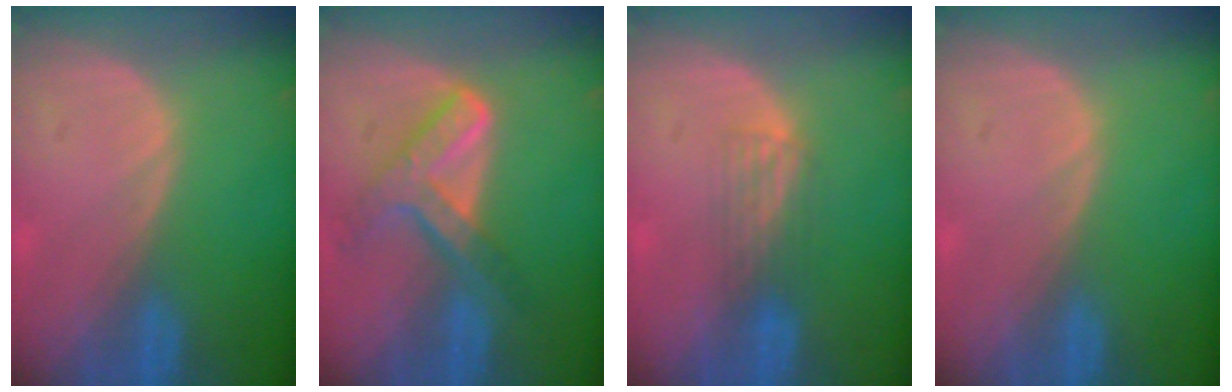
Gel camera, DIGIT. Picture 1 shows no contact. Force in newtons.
{"total": 7.6, "press": 6.3, "slide": 4.3}
{"total": 2.9, "press": 2.6, "slide": 1.2}
{"total": 0.0}